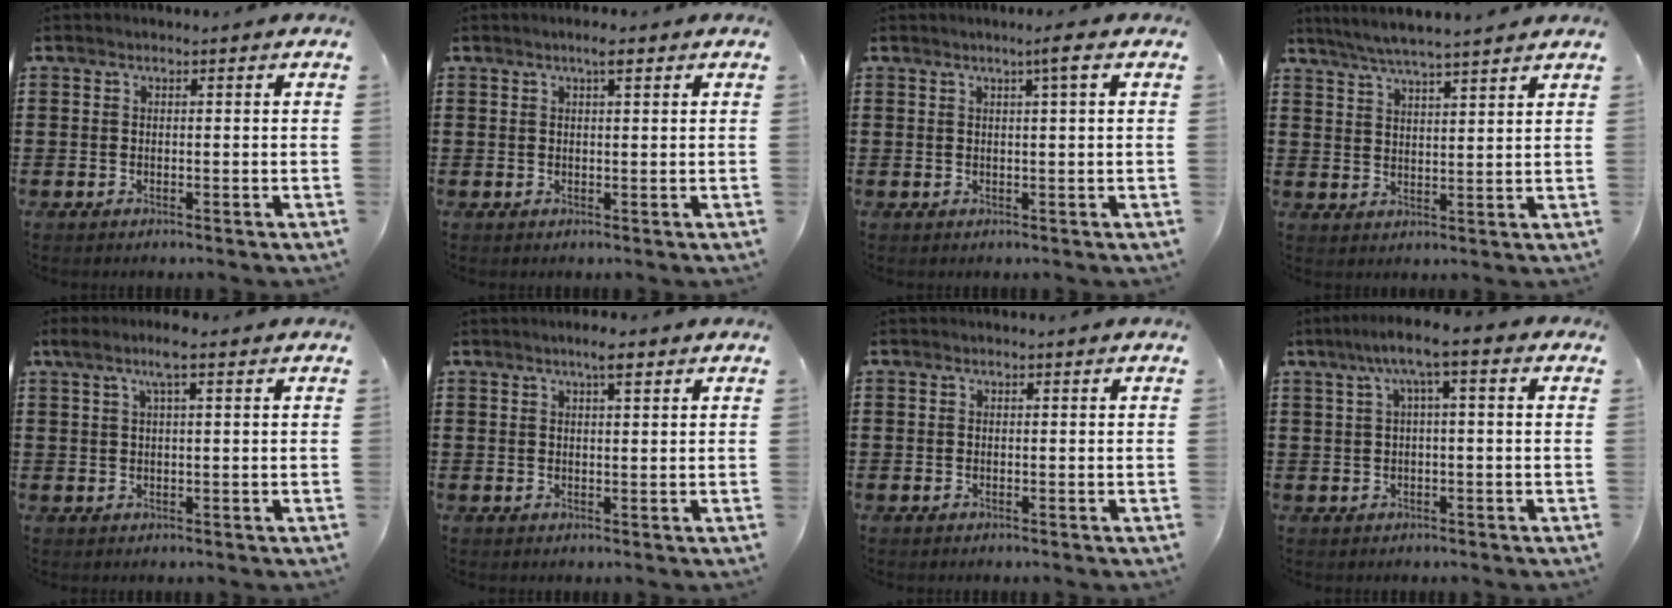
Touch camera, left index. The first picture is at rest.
{"total": 1.6, "force": [0.9, 0.4, 1.3], "torque": [-0.019, 0.000, 0.014]}
{"total": 2.6, "force": [1.1, -0.3, 2.3], "torque": [-0.037, -0.006, 0.015]}
{"total": 4.7, "force": [4.3, -0.3, 1.8], "torque": [-0.048, -0.018, 0.075]}
{"total": 3.8, "force": [1.8, 0.4, 3.4], "torque": [-0.070, 0.004, 0.030]}
{"total": 3.0, "force": [2.0, 0.6, 2.2], "torque": [-0.030, 0.000, 0.030]}
{"total": 0.0}
{"total": 4.8, "force": [0.7, 0.5, 4.7], "torque": [-0.092, 0.007, 0.007]}